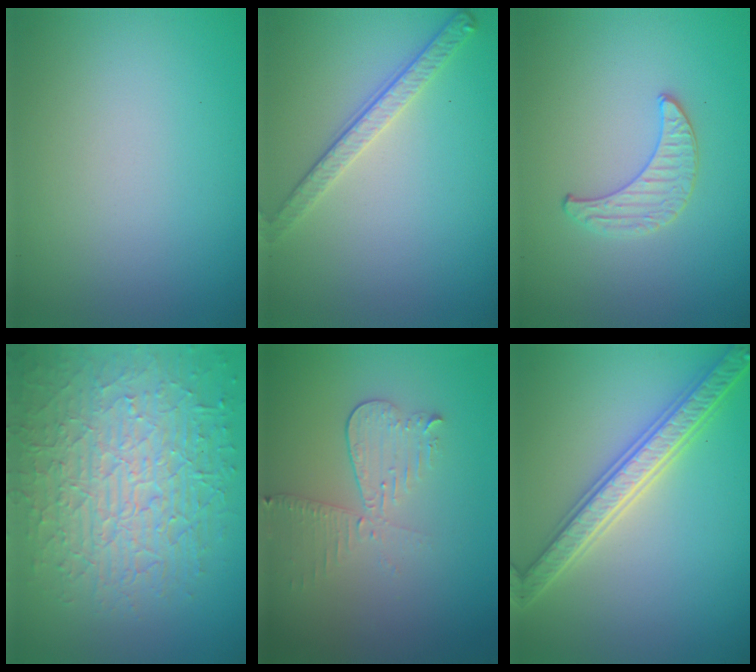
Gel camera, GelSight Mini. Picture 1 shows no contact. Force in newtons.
{"total": 2.8, "press": 2.5, "slide": 1.2}
{"total": 1.3, "press": 1.3, "slide": 0.2}
{"total": 9.4, "press": 6.3, "slide": 7.0}
{"total": 3.1, "press": 2.7, "slide": 1.6}
{"total": 5.5, "press": 5.4, "slide": 1.1}